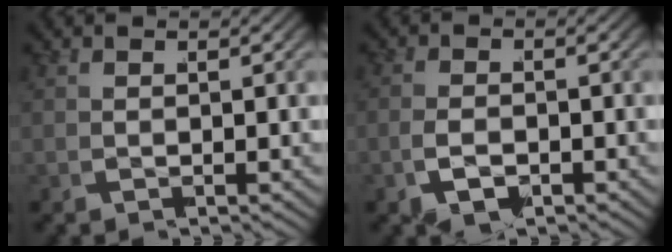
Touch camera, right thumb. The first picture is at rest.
{"total": 2.8, "force": [-1.9, 1.7, 1.2], "torque": [-0.036, -0.010, -0.033]}